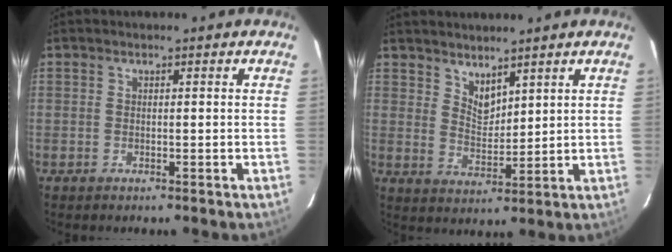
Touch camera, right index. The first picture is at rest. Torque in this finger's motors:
{"motor_torque": [-0.07, 0.15, 0.07, 0.00]}